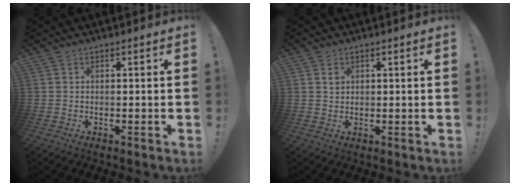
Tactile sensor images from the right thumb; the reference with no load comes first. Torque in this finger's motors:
{"motor_torque": [-0.26, 0.07, -0.10, -0.11, 0.02]}